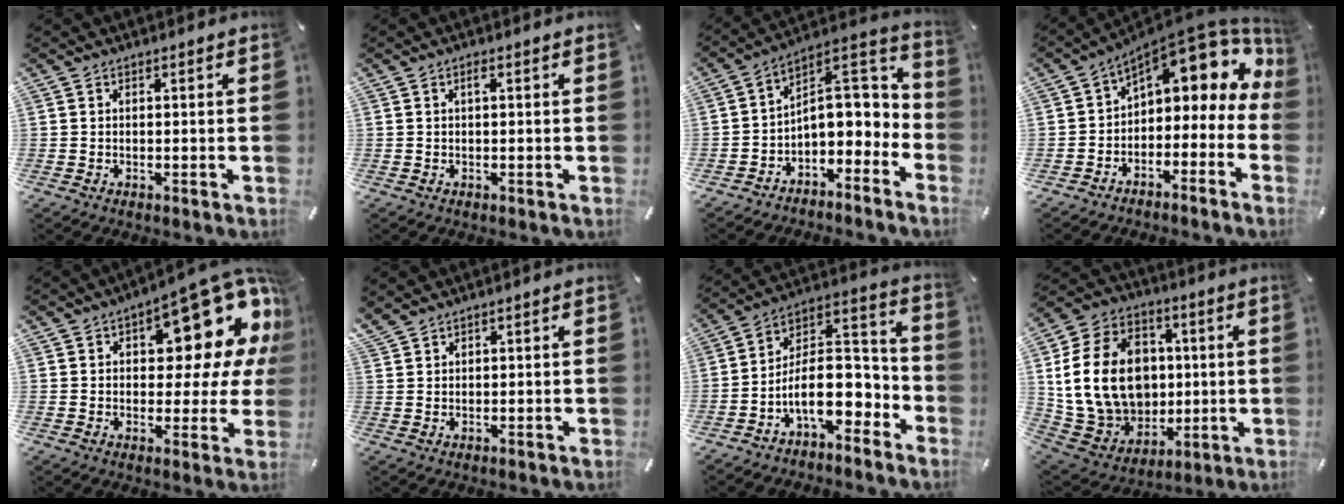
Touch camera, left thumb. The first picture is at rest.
{"total": 1.1, "force": [0.2, 0.2, 1.1], "torque": [-0.021, 0.002, 0.003]}
{"total": 9.1, "force": [0.6, 6.5, 6.3], "torque": [-0.070, -0.030, 0.014]}
{"total": 9.9, "force": [6.0, 4.9, 6.2], "torque": [-0.088, -0.060, 0.099]}
{"total": 17.8, "force": [10.2, 7.6, 12.5], "torque": [-0.158, -0.084, 0.167]}
{"total": 1.9, "force": [1.7, 0.4, 0.8], "torque": [-0.017, -0.003, 0.034]}
{"total": 14.4, "force": [-5.1, 8.0, 10.8], "torque": [-0.185, 0.000, -0.084]}
{"total": 22.4, "force": [2.4, 17.8, 13.4], "torque": [-0.264, -0.004, 0.058]}